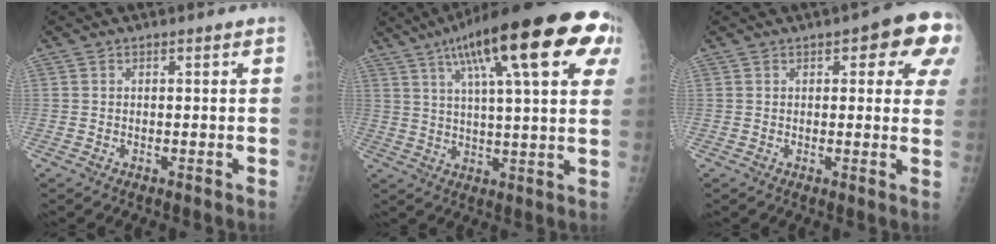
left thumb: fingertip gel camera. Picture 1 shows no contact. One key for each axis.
{"total": 25.8, "fx": 11.8, "fy": 6.2, "fz": 22.0, "tx": -0.323, "ty": 0.010, "tz": 0.170}
{"total": 10.6, "fx": 4.3, "fy": 4.1, "fz": 8.8, "tx": -0.058, "ty": -0.005, "tz": 0.039}